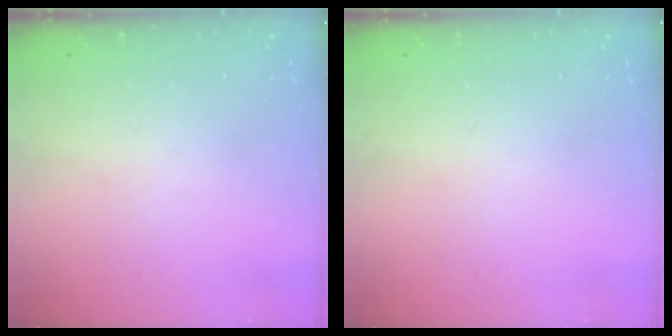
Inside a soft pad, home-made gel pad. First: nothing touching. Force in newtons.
{"total": 0.0}